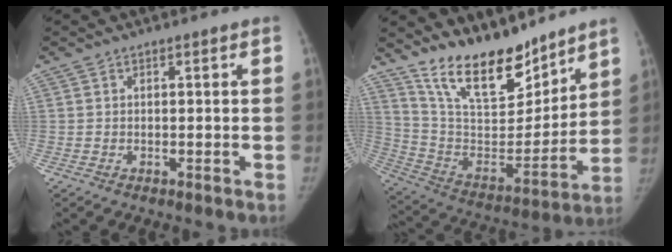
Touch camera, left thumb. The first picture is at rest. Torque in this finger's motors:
{"motor_torque": [0.53, -0.10, 1.34, -1.44, 0.07]}